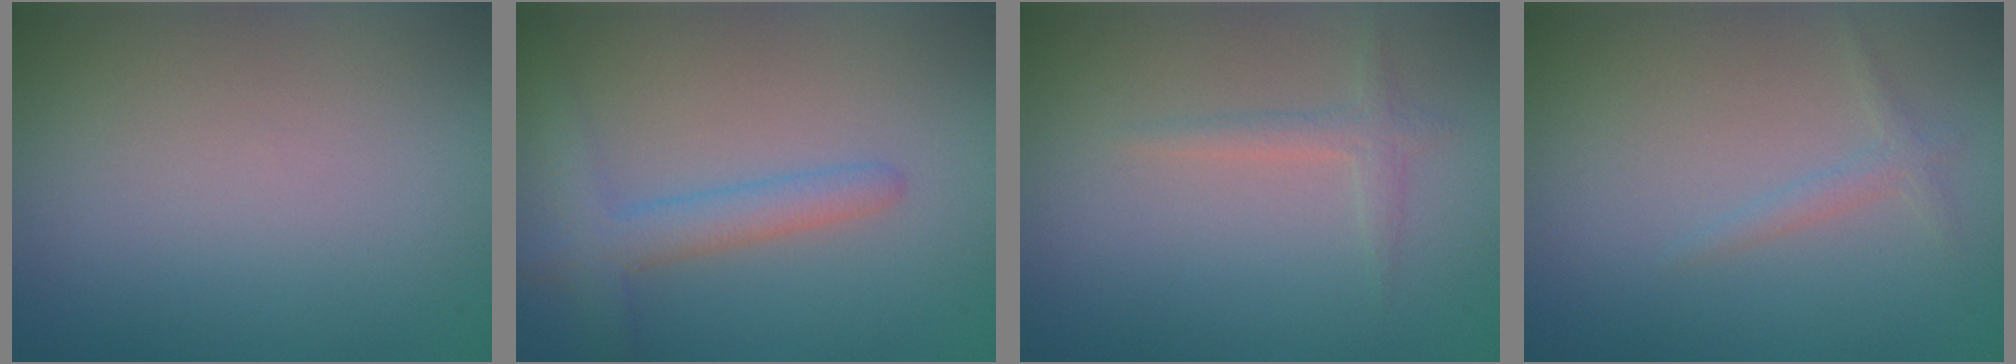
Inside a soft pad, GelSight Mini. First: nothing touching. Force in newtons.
{"total": 3.1, "press": 3.1, "slide": 0.3}
{"total": 1.4, "press": 1.4, "slide": 0.0}
{"total": 1.1, "press": 1.1, "slide": 0.1}